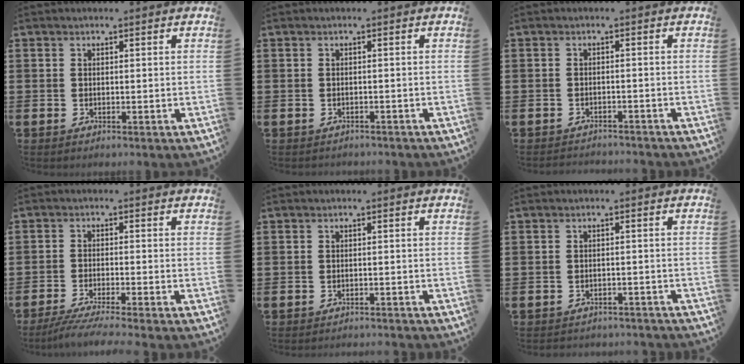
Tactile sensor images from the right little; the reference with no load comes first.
{"total": 0.5, "force": [-0.5, 0.1, -0.1], "torque": [-0.001, 0.000, -0.011]}
{"total": 1.3, "force": [-1.3, -0.1, -0.2], "torque": [-0.001, 0.004, -0.028]}
{"total": 3.5, "force": [-2.8, -0.3, 2.1], "torque": [-0.033, -0.007, -0.050]}
{"total": 0.9, "force": [-0.8, -0.1, -0.1], "torque": [0.000, 0.003, -0.018]}
{"total": 1.4, "force": [-1.4, 0.0, -0.2], "torque": [-0.002, 0.004, -0.031]}